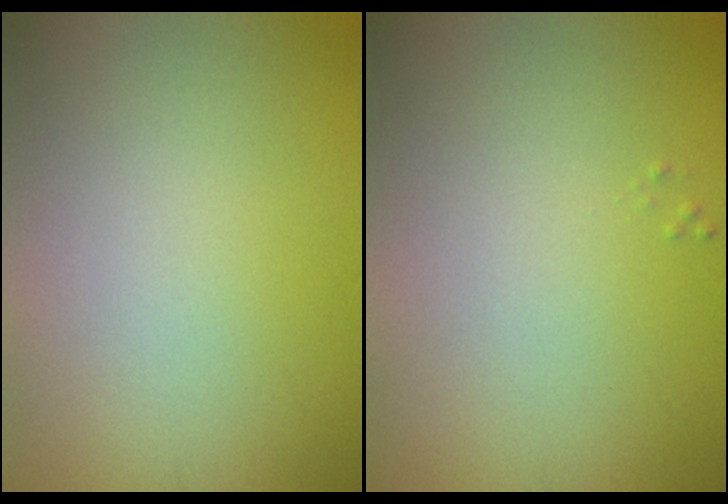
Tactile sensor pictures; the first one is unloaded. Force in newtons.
{"total": 0.0}